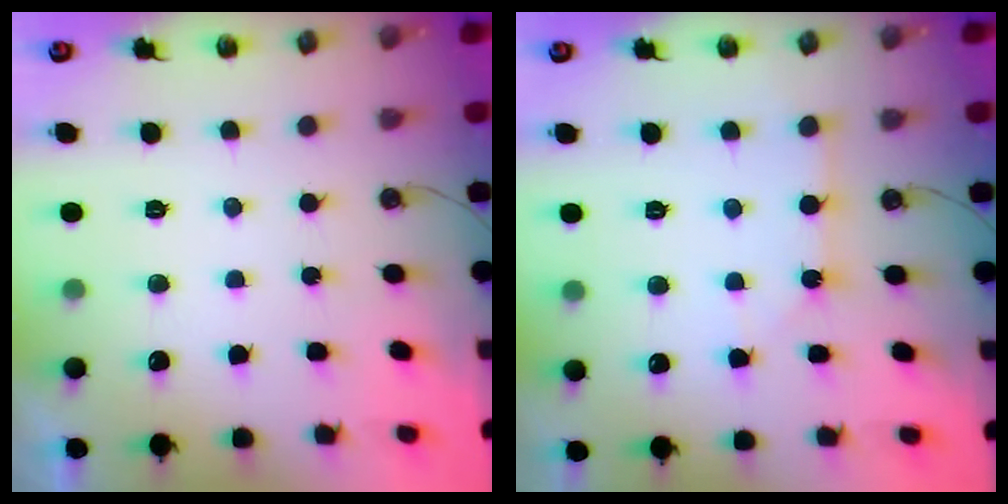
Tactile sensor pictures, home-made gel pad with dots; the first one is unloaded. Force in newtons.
{"total": 1.8, "press": 1.8, "slide": 0.3}